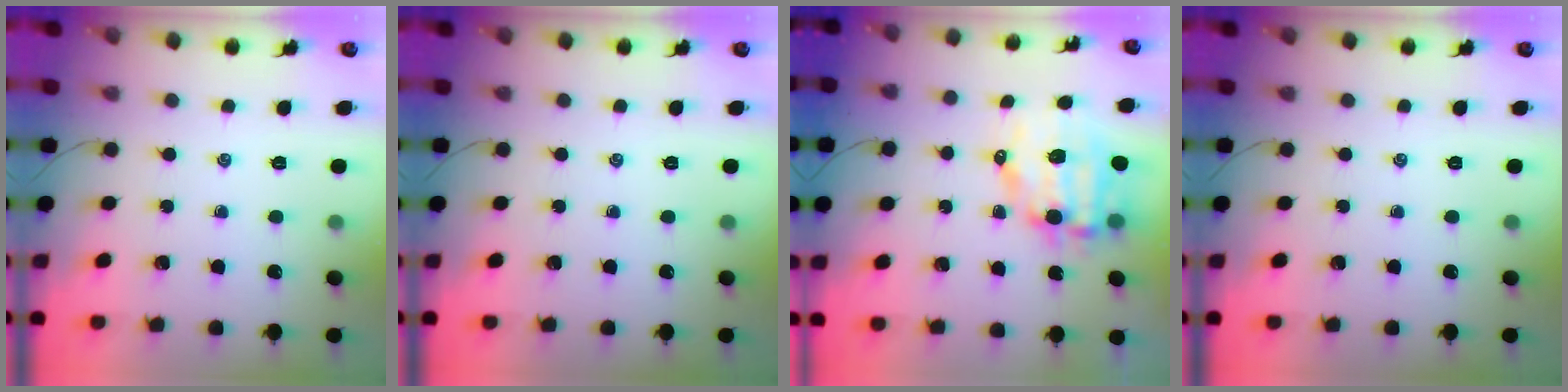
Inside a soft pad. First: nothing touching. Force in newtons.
{"total": 0.0}
{"total": 10.6, "press": 10.3, "slide": 2.4}
{"total": 0.0}